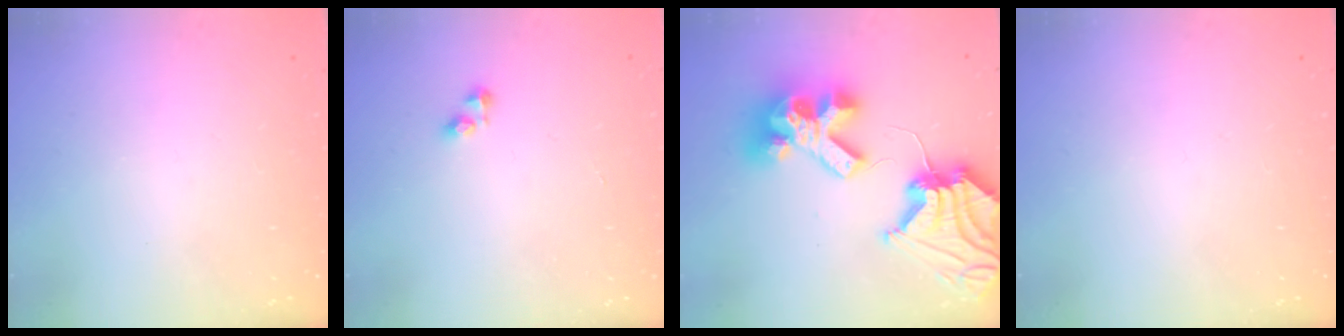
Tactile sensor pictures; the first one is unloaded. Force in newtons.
{"total": 2.0, "press": 2.0, "slide": 0.5}
{"total": 19.4, "press": 19.2, "slide": 2.5}
{"total": 0.0}